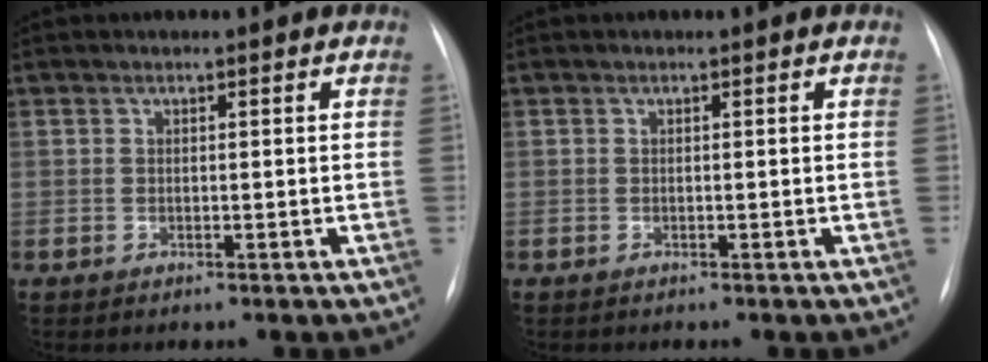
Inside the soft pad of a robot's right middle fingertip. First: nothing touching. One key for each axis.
{"total": 0.0}